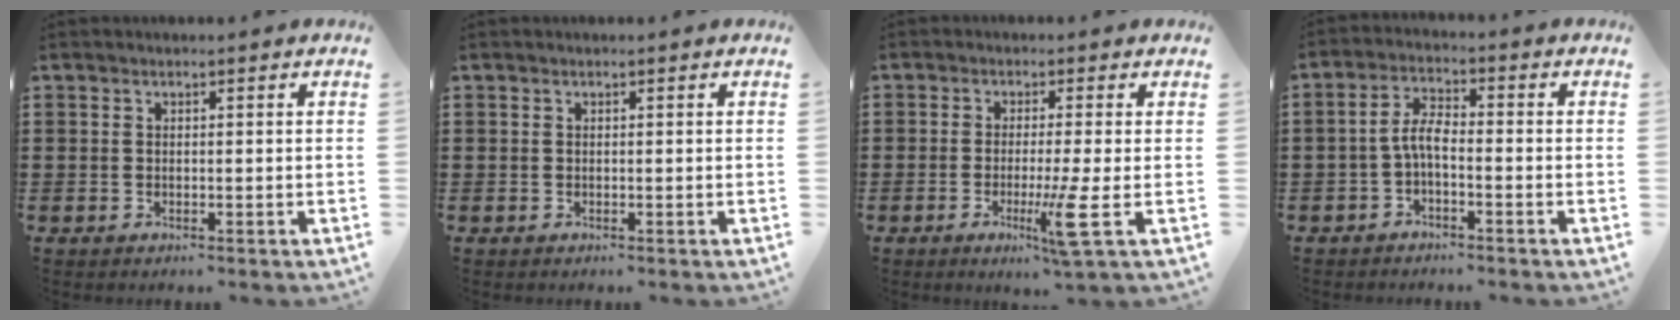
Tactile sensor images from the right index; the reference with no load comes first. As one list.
[{"total": 0.0}, {"total": 6.7, "force": [-2.0, -0.5, 6.3], "torque": [-0.117, -0.026, -0.036]}, {"total": 4.0, "force": [-1.3, 1.3, 3.5], "torque": [-0.086, 0.002, -0.032]}]